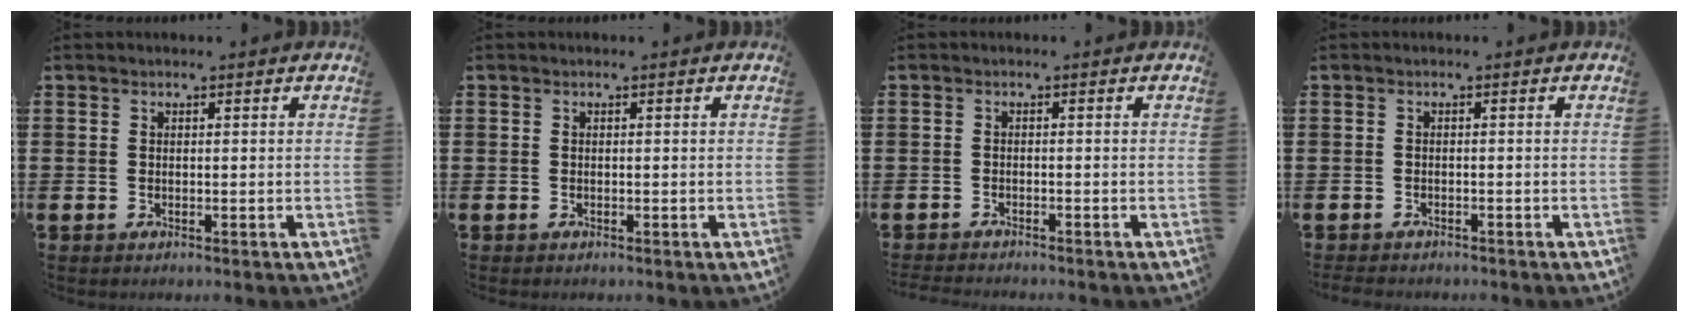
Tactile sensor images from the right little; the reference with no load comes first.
{"total": 0.0}
{"total": 1.2, "force": [-1.2, 0.0, 0.0], "torque": [-0.003, 0.000, -0.024]}
{"total": 0.8, "force": [-0.8, 0.2, 0.0], "torque": [-0.003, 0.000, -0.018]}